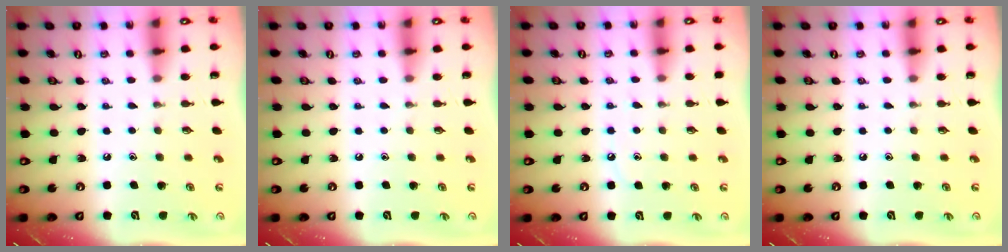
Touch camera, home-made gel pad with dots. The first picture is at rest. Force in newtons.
{"total": 0.0}
{"total": 5.3, "press": 5.2, "slide": 0.7}
{"total": 0.0}